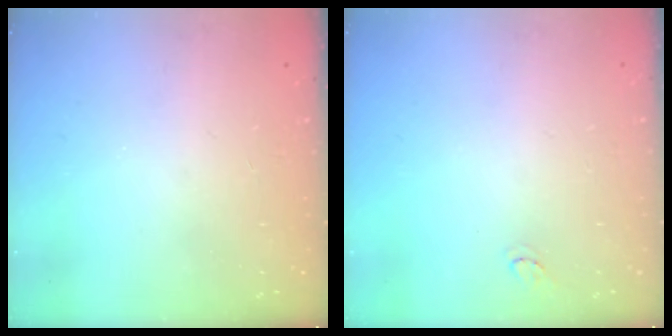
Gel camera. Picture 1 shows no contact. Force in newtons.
{"total": 2.9, "press": 2.9, "slide": 0.3}